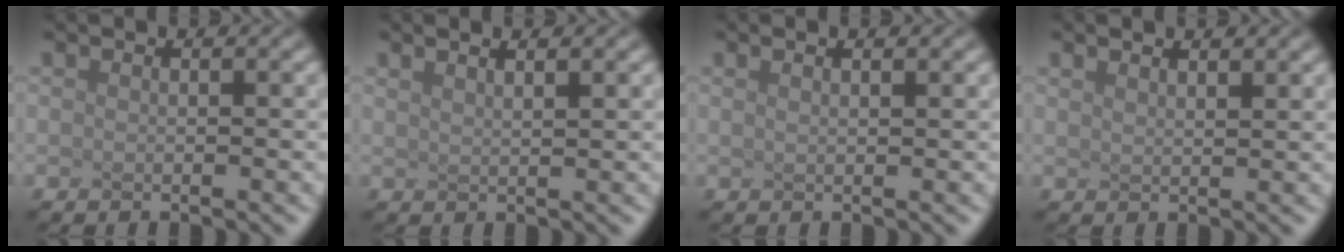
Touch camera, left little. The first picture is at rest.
{"total": 1.3, "force": [1.1, 0.1, 0.8], "torque": [-0.008, 0.012, 0.016]}
{"total": 1.6, "force": [0.9, 0.5, 1.1], "torque": [-0.009, 0.022, 0.003]}
{"total": 1.5, "force": [1.3, 0.3, 0.6], "torque": [-0.004, 0.016, 0.017]}